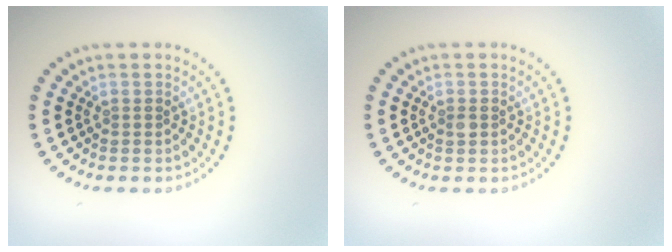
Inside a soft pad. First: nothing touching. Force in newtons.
{"total": 0.7, "press": 0.7, "slide": 0.0}